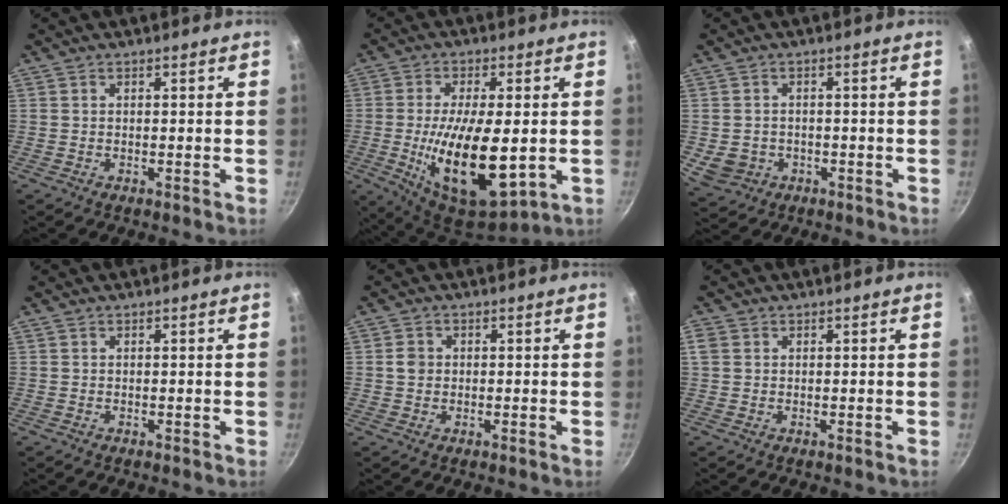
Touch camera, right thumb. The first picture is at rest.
{"total": 19.1, "force": [-2.4, 8.2, 17.1], "torque": [-0.287, -0.005, -0.027]}
{"total": 5.4, "force": [-1.3, 4.7, 2.4], "torque": [-0.035, 0.012, -0.005]}
{"total": 0.0}
{"total": 2.1, "force": [0.1, 1.9, 1.0], "torque": [-0.010, 0.006, 0.000]}
{"total": 2.1, "force": [0.6, 1.7, 1.0], "torque": [-0.019, -0.001, 0.012]}